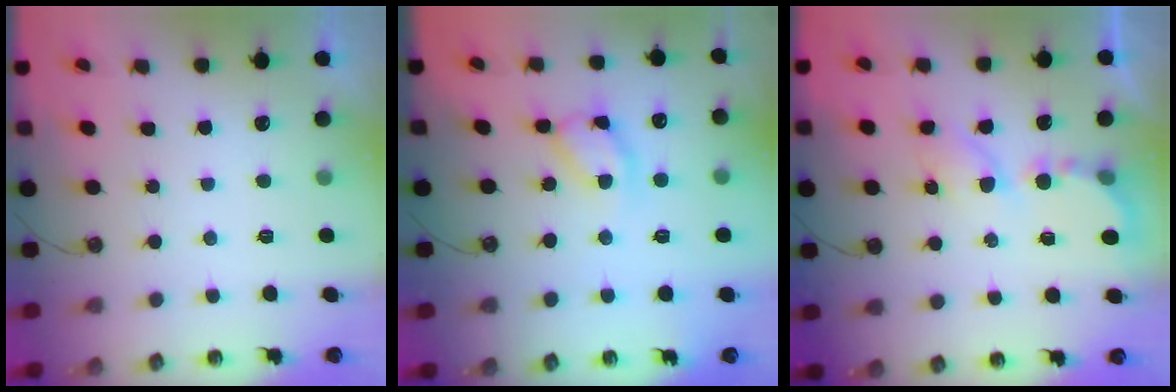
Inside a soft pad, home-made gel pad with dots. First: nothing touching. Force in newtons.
{"total": 13.2, "press": 13.2, "slide": 1.0}
{"total": 6.0, "press": 6.0, "slide": 0.6}